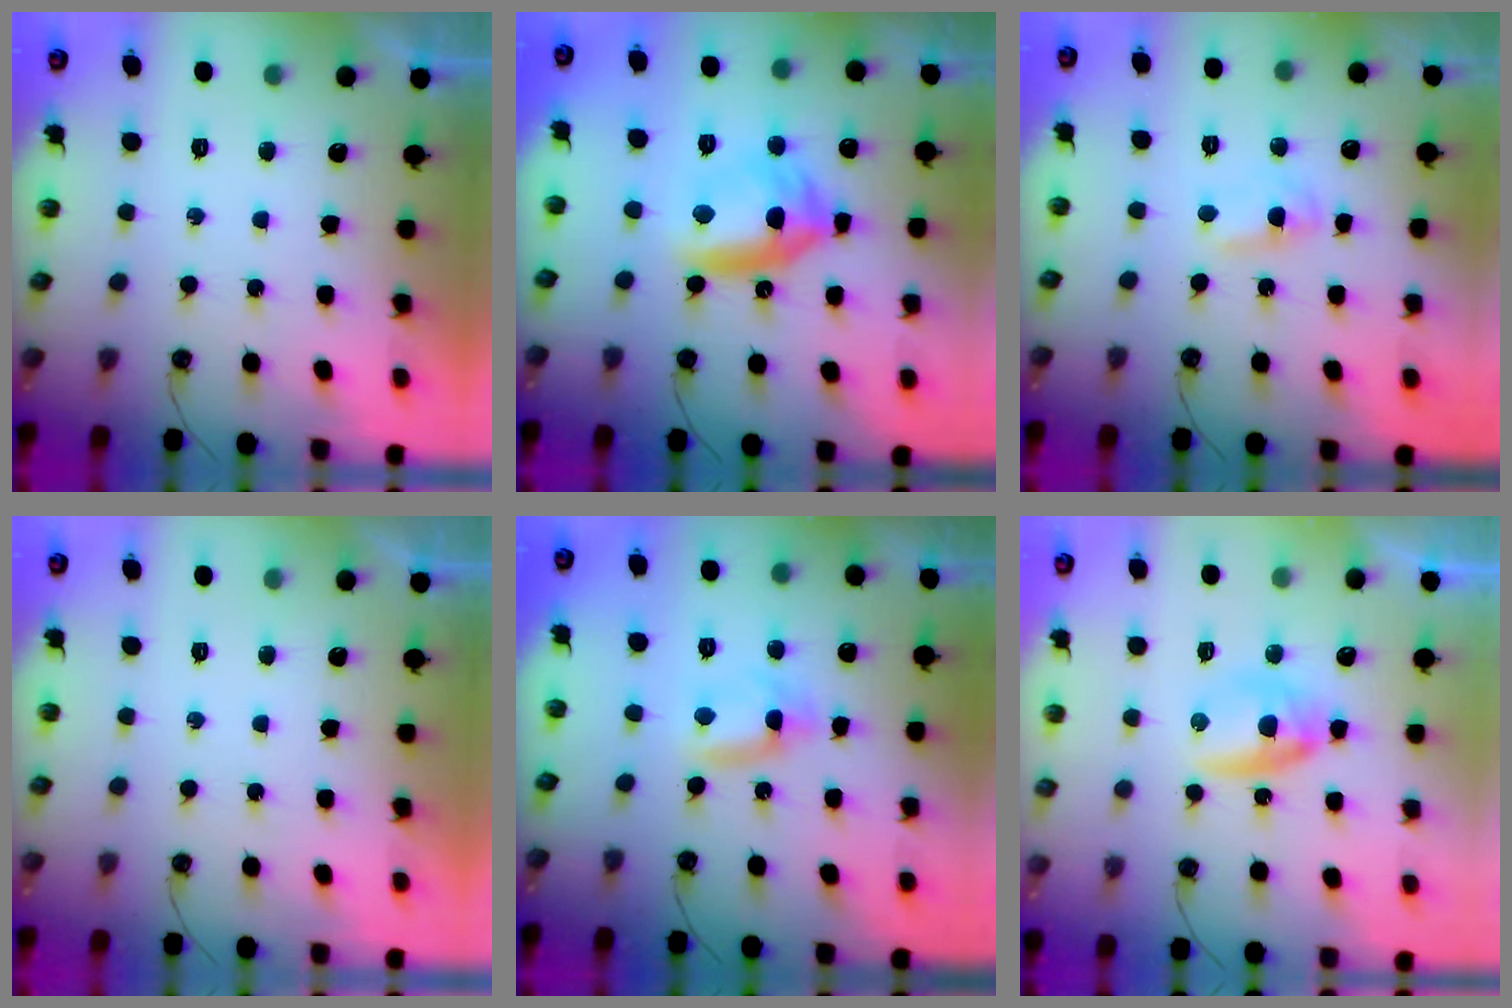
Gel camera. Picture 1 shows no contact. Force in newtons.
{"total": 11.4, "press": 11.4, "slide": 1.3}
{"total": 1.7, "press": 1.7, "slide": 0.2}
{"total": 0.0}
{"total": 4.1, "press": 4.1, "slide": 0.2}
{"total": 6.5, "press": 6.4, "slide": 0.9}